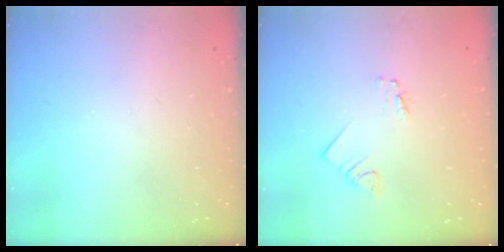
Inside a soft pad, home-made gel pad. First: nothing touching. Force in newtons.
{"total": 1.2, "press": 1.2, "slide": 0.1}